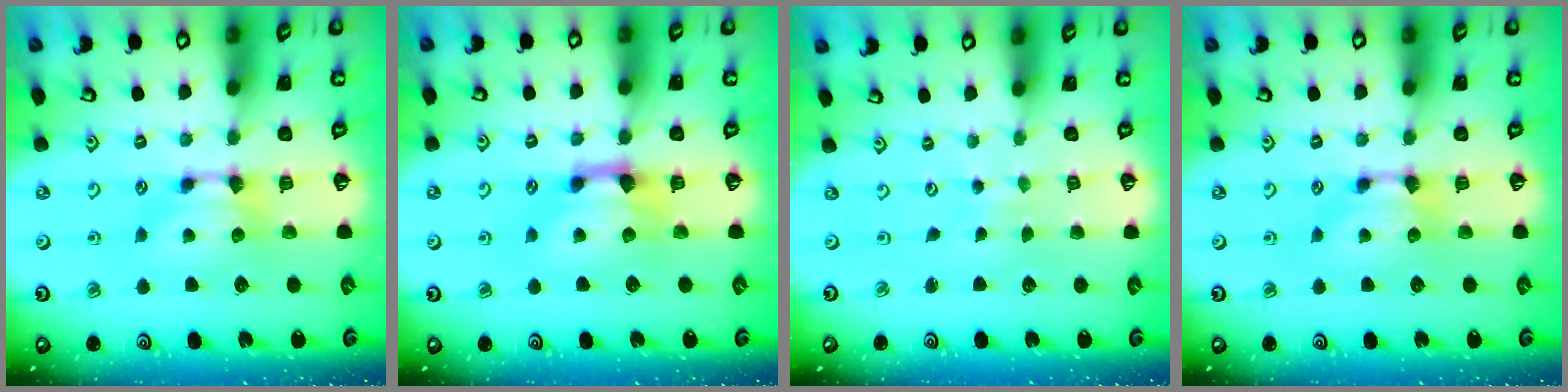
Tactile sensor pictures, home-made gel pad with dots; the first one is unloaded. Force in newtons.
{"total": 1.5, "press": 0.5, "slide": 1.4}
{"total": 5.7, "press": 5.7, "slide": 0.3}
{"total": 0.0}